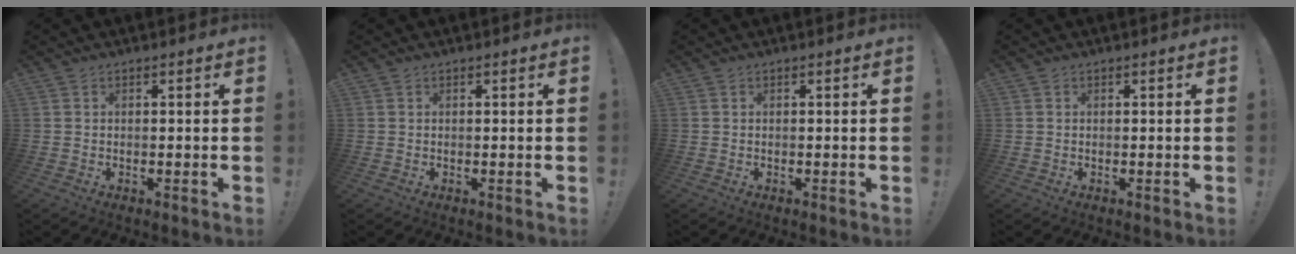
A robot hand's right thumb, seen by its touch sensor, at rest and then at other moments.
{"total": 0.0}
{"total": 0.0}
{"total": 0.0}